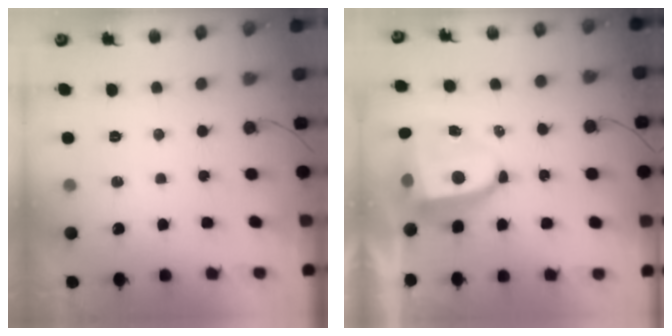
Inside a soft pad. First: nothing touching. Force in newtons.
{"total": 7.3, "press": 7.3, "slide": 1.0}